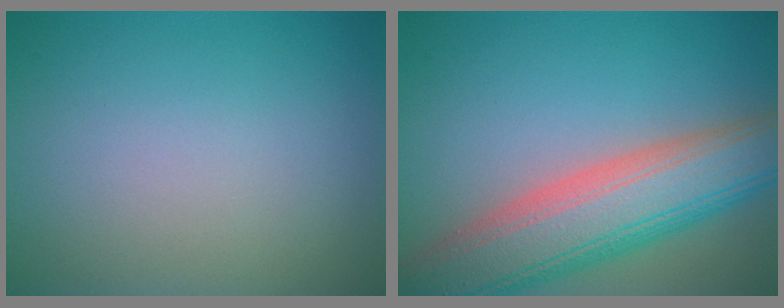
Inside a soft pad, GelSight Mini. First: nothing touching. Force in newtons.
{"total": 10.2, "press": 10.2, "slide": 0.7}